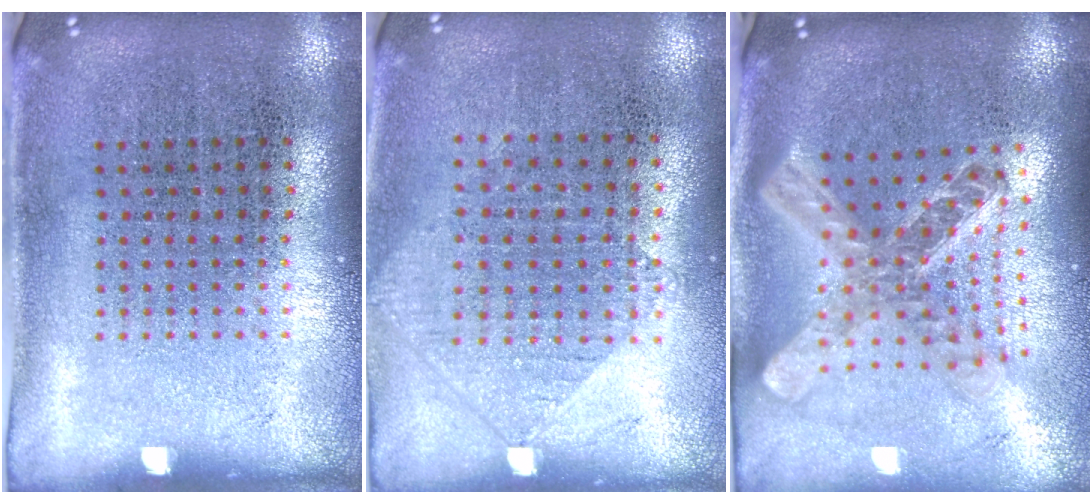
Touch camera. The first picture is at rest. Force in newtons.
{"total": 1.0, "press": 0.9, "slide": 0.4}
{"total": 2.4, "press": 1.9, "slide": 1.5}